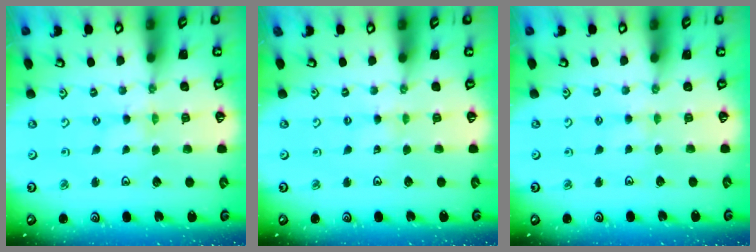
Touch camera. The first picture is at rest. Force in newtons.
{"total": 1.1, "press": 1.1, "slide": 0.2}
{"total": 2.1, "press": 2.0, "slide": 0.4}